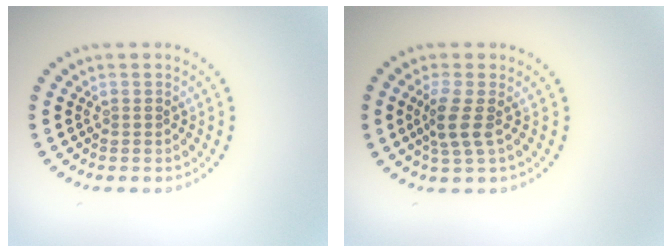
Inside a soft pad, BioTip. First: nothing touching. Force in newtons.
{"total": 2.5, "press": 1.9, "slide": 1.6}